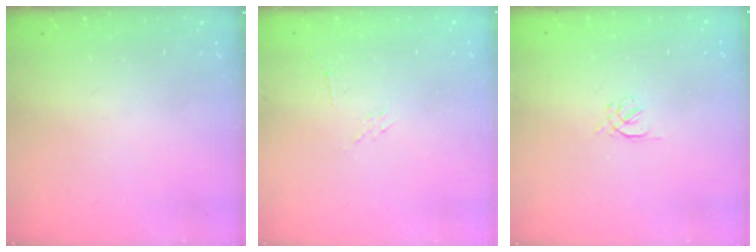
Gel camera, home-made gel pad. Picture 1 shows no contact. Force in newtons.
{"total": 2.3, "press": 2.3, "slide": 0.4}
{"total": 1.6, "press": 1.5, "slide": 0.6}